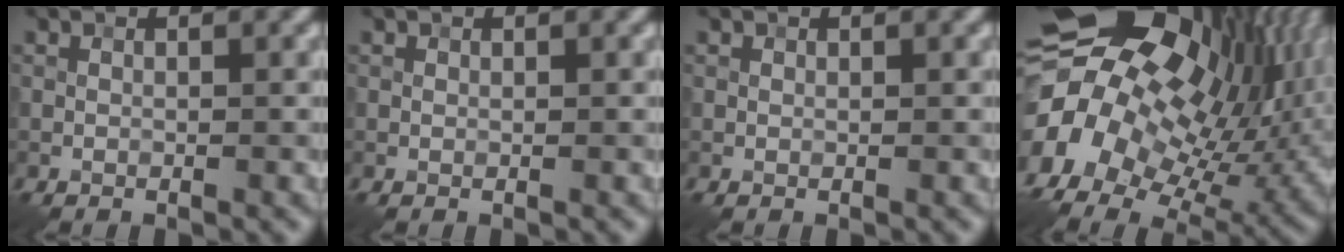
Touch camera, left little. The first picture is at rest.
{"total": 0.0}
{"total": 0.0}
{"total": 20.1, "force": [1.6, 14.4, 14.0], "torque": [-0.232, -0.012, 0.032]}